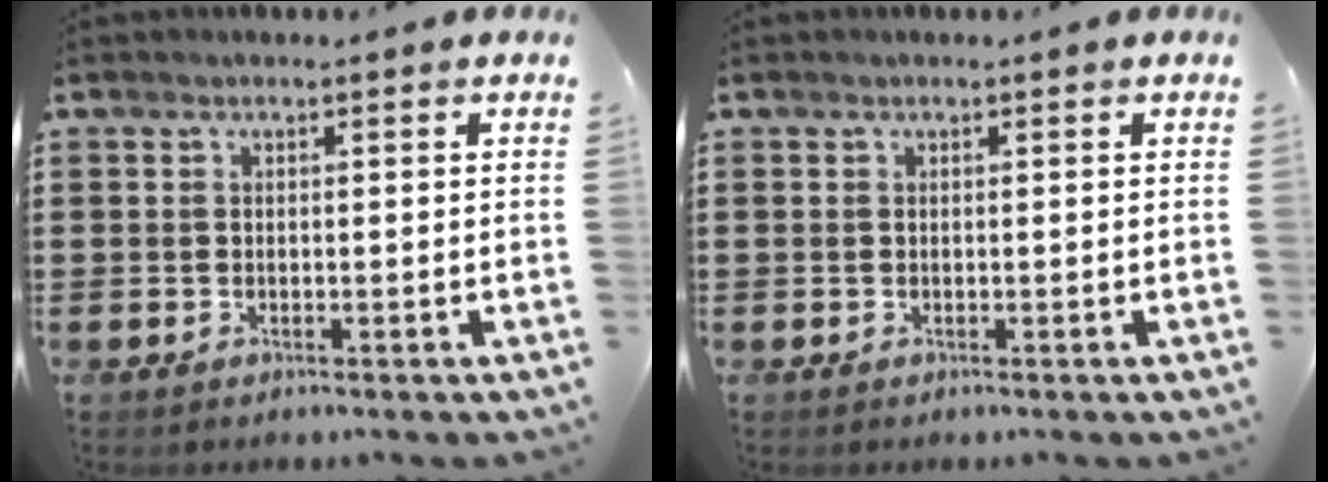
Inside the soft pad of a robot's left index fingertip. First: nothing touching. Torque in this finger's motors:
{"motor_torque": [0.00, 0.00, 0.00, -0.01]}